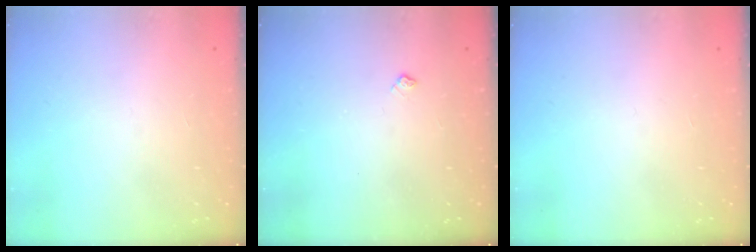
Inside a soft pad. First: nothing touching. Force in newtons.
{"total": 3.1, "press": 3.1, "slide": 0.4}
{"total": 0.0}